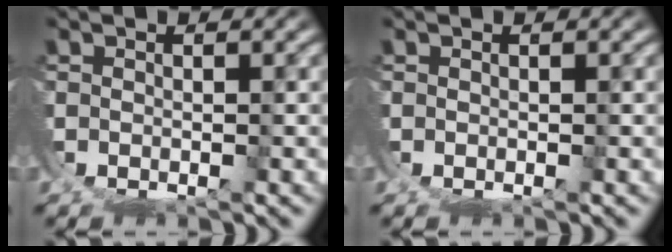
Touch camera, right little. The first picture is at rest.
{"total": 0.0}